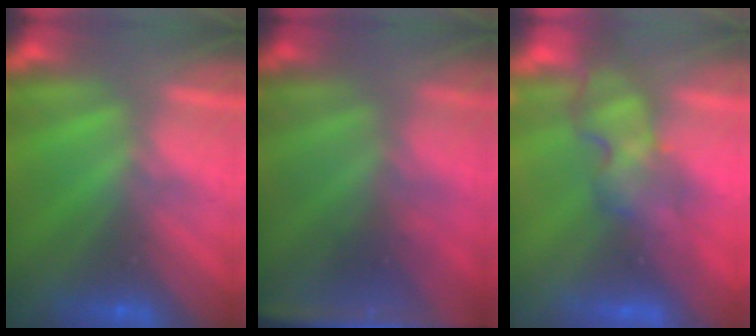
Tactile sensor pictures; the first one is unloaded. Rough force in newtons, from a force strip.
{"total": 4.5}
{"total": 3.9}